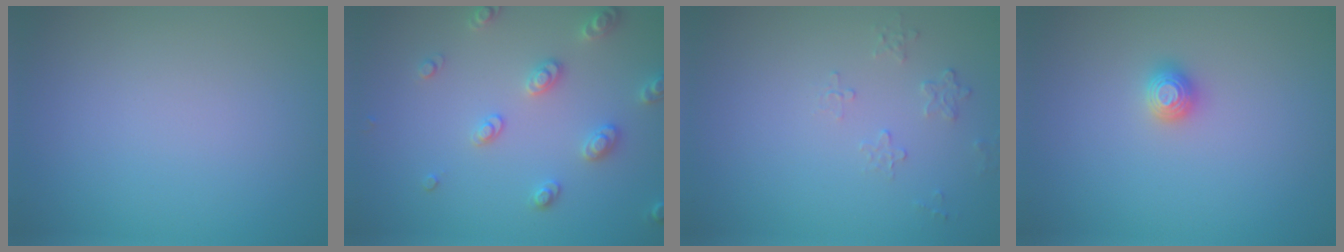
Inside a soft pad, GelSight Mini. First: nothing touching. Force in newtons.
{"total": 2.9, "press": 2.9, "slide": 0.5}
{"total": 1.2, "press": 0.8, "slide": 0.9}
{"total": 1.2, "press": 1.2, "slide": 0.2}